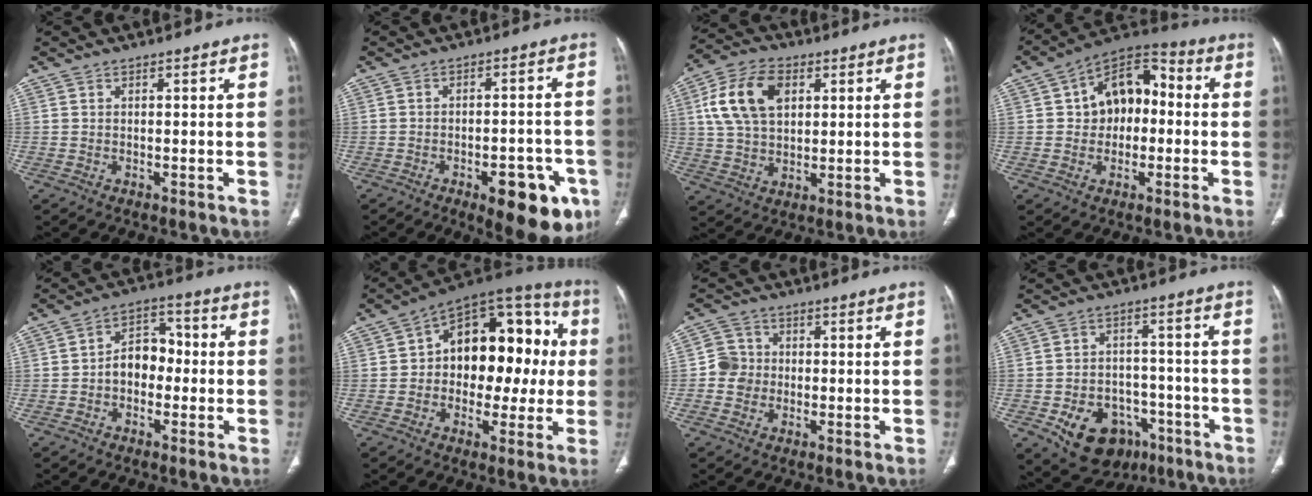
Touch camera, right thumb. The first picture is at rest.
{"total": 13.7, "force": [-6.5, 5.8, 10.6], "torque": [-0.103, 0.024, -0.076]}
{"total": 13.4, "force": [3.9, 8.6, 9.5], "torque": [-0.172, 0.007, 0.072]}
{"total": 13.2, "force": [0.7, 9.2, 9.5], "torque": [-0.103, 0.039, -0.002]}
{"total": 7.8, "force": [-1.1, 5.7, 5.2], "torque": [-0.052, 0.034, -0.030]}
{"total": 21.3, "force": [1.3, 13.3, 16.6], "torque": [-0.177, 0.046, 0.013]}
{"total": 4.7, "force": [-0.5, 4.5, 1.0], "torque": [0.008, 0.010, -0.018]}
{"total": 15.5, "force": [-7.4, 11.3, 7.5], "torque": [-0.085, 0.049, -0.098]}